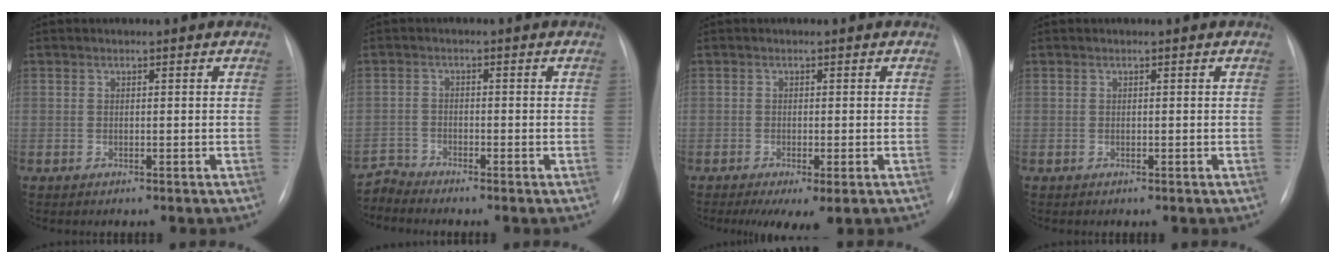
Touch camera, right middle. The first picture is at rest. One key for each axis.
{"total": 2.8, "fx": -2.5, "fy": -0.9, "fz": -0.9, "tx": 0.019, "ty": -0.020, "tz": -0.050}
{"total": 4.3, "fx": -2.1, "fy": 1.2, "fz": 3.5, "tx": -0.056, "ty": -0.014, "tz": -0.028}
{"total": 0.0}